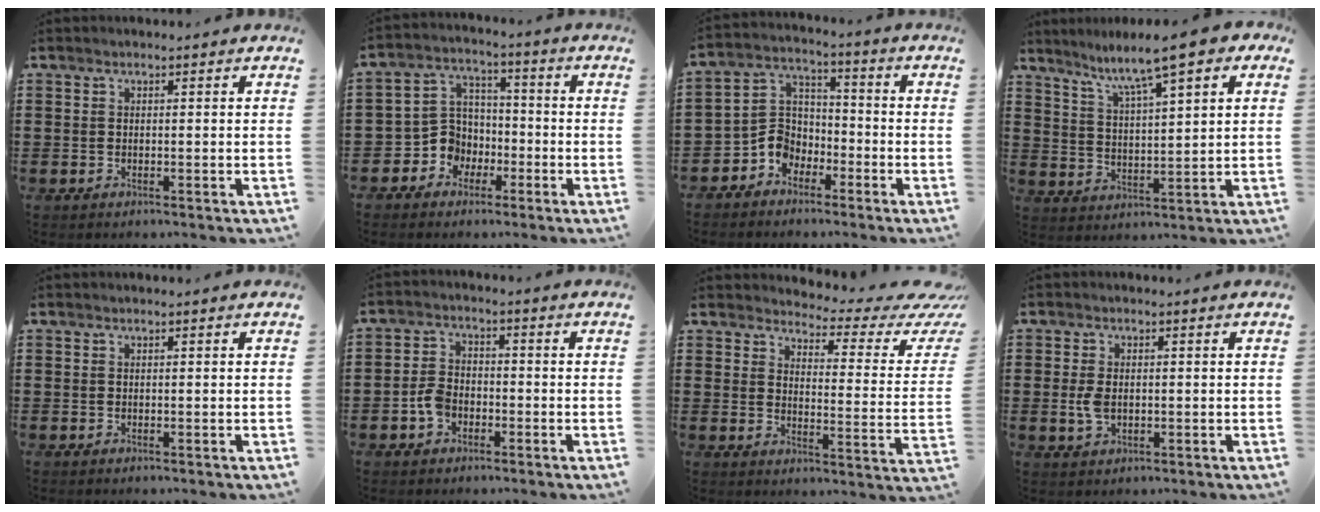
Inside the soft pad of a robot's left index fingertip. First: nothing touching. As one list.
[{"total": 6.9, "force": [-2.7, 6.1, 1.7], "torque": [-0.070, 0.004, -0.055]}, {"total": 5.8, "force": [-3.9, 4.2, 0.9], "torque": [-0.047, 0.006, -0.085]}, {"total": 7.4, "force": [5.5, 0.4, 5.0], "torque": [-0.109, -0.024, 0.087]}, {"total": 0.0}, {"total": 3.9, "force": [-1.8, 2.7, 2.3], "torque": [-0.063, 0.000, -0.040]}, {"total": 3.8, "force": [3.1, 0.9, 2.0], "torque": [-0.043, -0.030, 0.043]}, {"total": 3.2, "force": [-0.1, 1.9, 2.5], "torque": [-0.073, -0.004, -0.009]}]